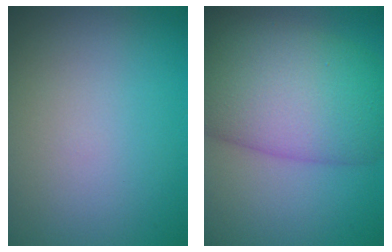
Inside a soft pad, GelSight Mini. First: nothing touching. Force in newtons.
{"total": 12.0, "press": 12.0, "slide": 0.5}